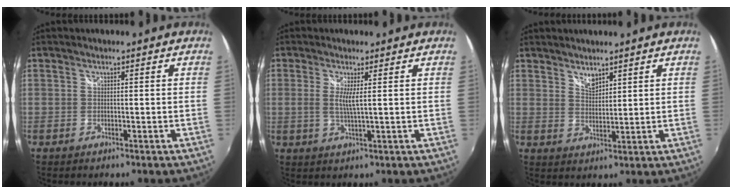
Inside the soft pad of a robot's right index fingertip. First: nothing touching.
{"total": 3.3, "force": [0.6, 0.1, 3.2], "torque": [-0.062, -0.008, 0.008]}
{"total": 3.2, "force": [2.7, 1.1, 1.2], "torque": [-0.017, 0.000, 0.048]}